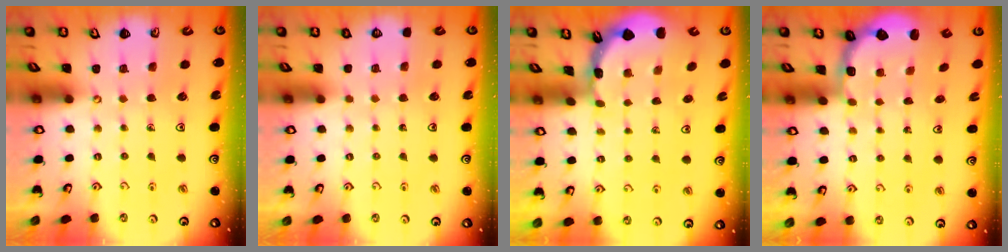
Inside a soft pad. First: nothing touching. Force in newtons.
{"total": 0.0}
{"total": 1.7, "press": 1.6, "slide": 0.1}
{"total": 2.7, "press": 2.3, "slide": 1.5}